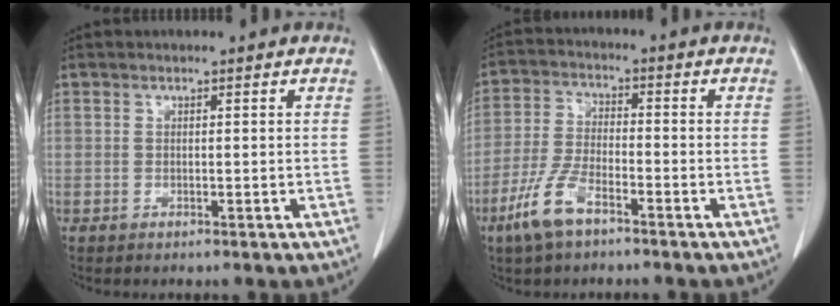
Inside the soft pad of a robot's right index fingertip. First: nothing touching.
{"total": 7.6, "force": [-4.9, 2.3, 5.4], "torque": [-0.123, -0.008, -0.096]}